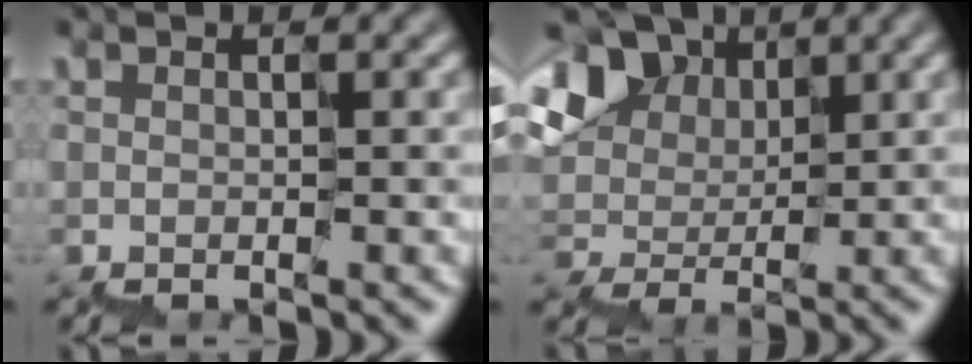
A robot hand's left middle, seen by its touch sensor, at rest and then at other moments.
{"total": 7.9, "force": [4.7, 5.2, 3.7], "torque": [-0.080, 0.035, 0.070]}